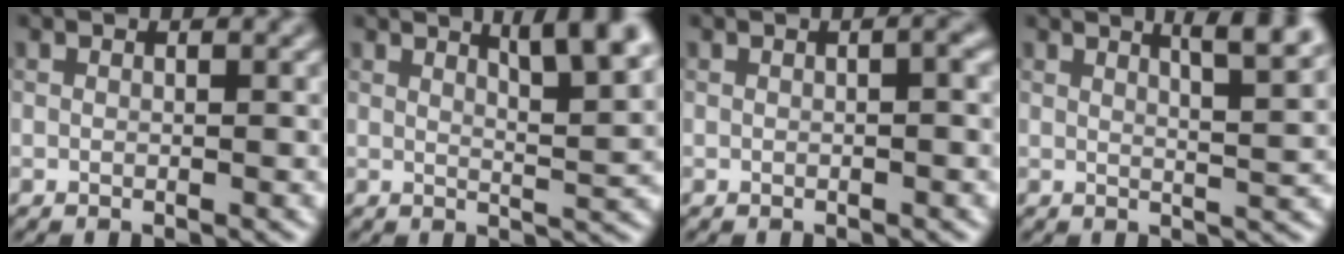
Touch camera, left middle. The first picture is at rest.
{"total": 5.6, "force": [3.3, 1.3, 4.4], "torque": [-0.046, 0.010, 0.044]}
{"total": 1.5, "force": [0.1, 0.4, 1.4], "torque": [-0.018, 0.006, 0.000]}
{"total": 5.1, "force": [3.3, 1.1, 3.8], "torque": [-0.038, 0.017, 0.031]}